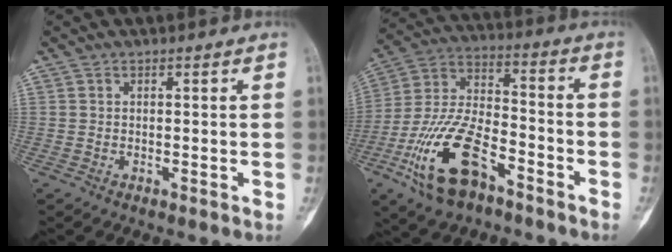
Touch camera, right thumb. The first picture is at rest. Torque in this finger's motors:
{"motor_torque": [0.81, 0.66, 1.65, -1.12, 0.54]}